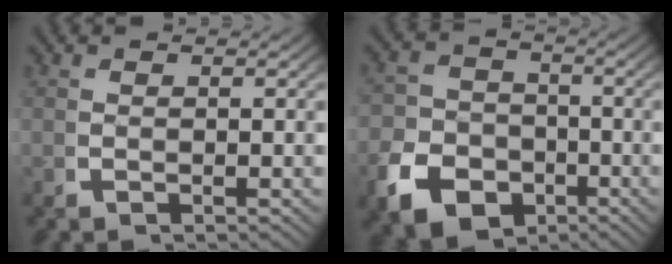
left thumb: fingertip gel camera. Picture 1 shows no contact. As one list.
[{"total": 10.4, "force": [-4.8, 8.3, 4.1], "torque": [-0.065, -0.035, -0.077]}]